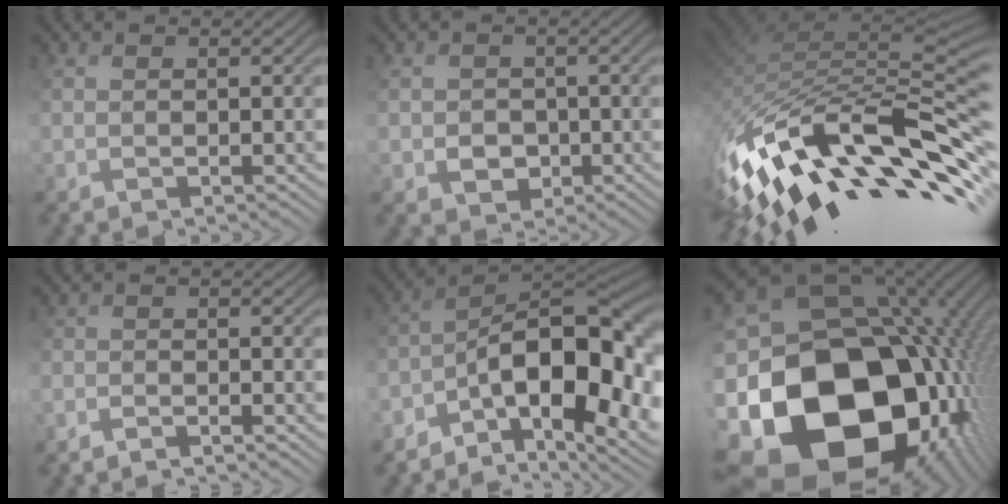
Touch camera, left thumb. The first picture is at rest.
{"total": 2.0, "force": [-0.7, 1.9, -0.2], "torque": [-0.001, -0.006, -0.005]}
{"total": 16.1, "force": [-7.6, 5.2, 13.1], "torque": [-0.277, 0.003, -0.136]}
{"total": 3.2, "force": [-3.1, 0.1, 0.5], "torque": [-0.007, 0.000, -0.059]}
{"total": 15.9, "force": [-7.2, 6.8, 12.5], "torque": [-0.200, -0.007, -0.118]}
{"total": 22.8, "force": [-8.6, 16.6, 13.1], "torque": [-0.293, -0.039, -0.110]}